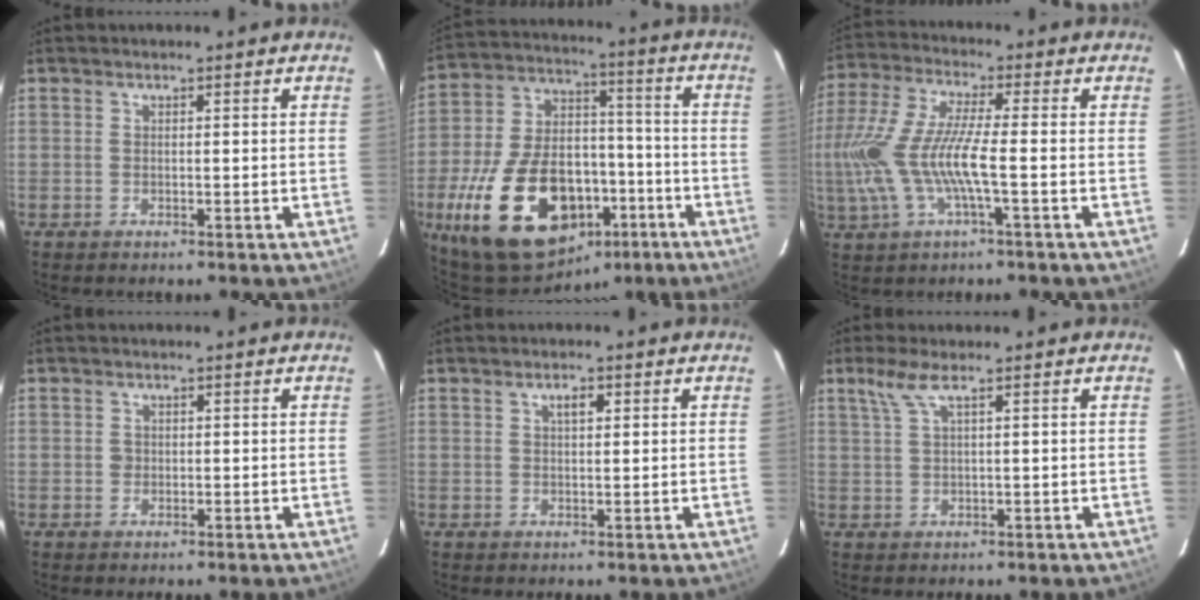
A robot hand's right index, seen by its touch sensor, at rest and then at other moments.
{"total": 26.0, "force": [-12.3, 15.2, 17.2], "torque": [-0.350, 0.013, -0.176]}
{"total": 14.1, "force": [-2.9, 2.1, 13.7], "torque": [-0.274, -0.009, -0.055]}
{"total": 1.0, "force": [-0.2, 1.0, 0.1], "torque": [0.001, 0.001, -0.002]}
{"total": 1.9, "force": [0.8, 0.9, 1.5], "torque": [-0.025, 0.006, 0.013]}
{"total": 2.9, "force": [1.5, -0.3, 2.5], "torque": [-0.052, 0.001, 0.036]}